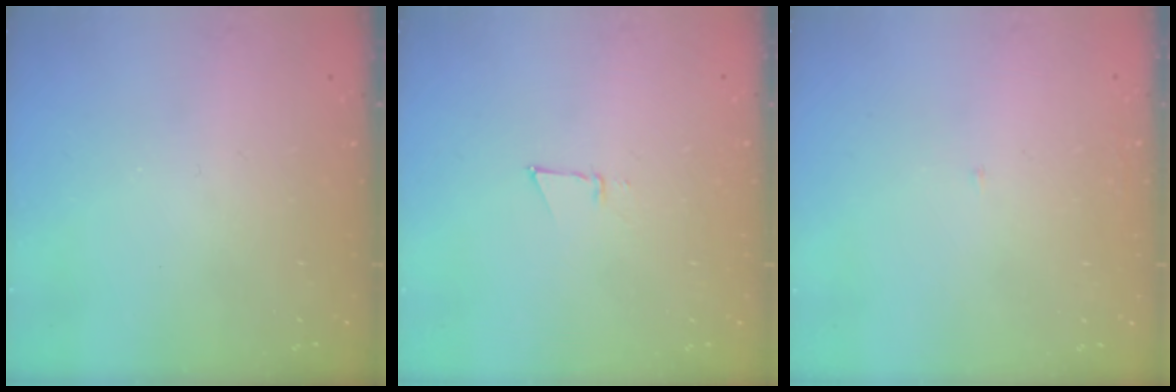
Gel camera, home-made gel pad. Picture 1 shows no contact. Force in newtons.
{"total": 3.1, "press": 3.1, "slide": 0.7}
{"total": 2.0, "press": 2.0, "slide": 0.2}